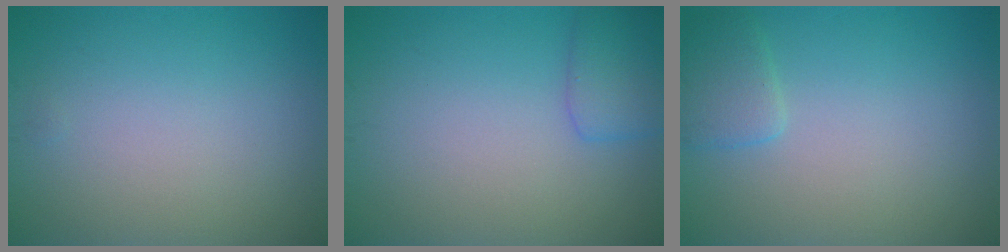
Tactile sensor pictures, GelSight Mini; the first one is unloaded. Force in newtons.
{"total": 2.4, "press": 2.4, "slide": 0.1}
{"total": 1.8, "press": 1.8, "slide": 0.2}